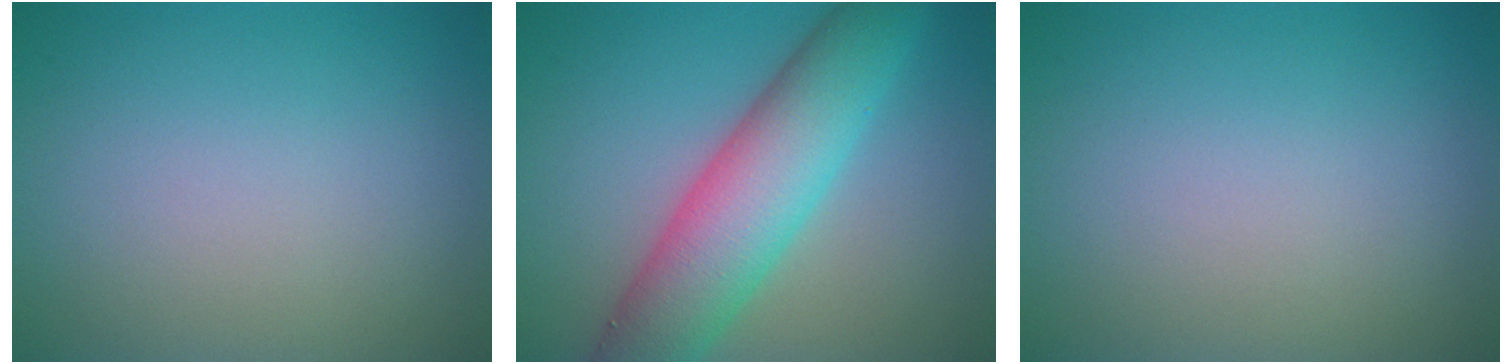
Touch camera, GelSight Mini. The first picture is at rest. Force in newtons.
{"total": 8.5, "press": 8.5, "slide": 0.2}
{"total": 0.0}